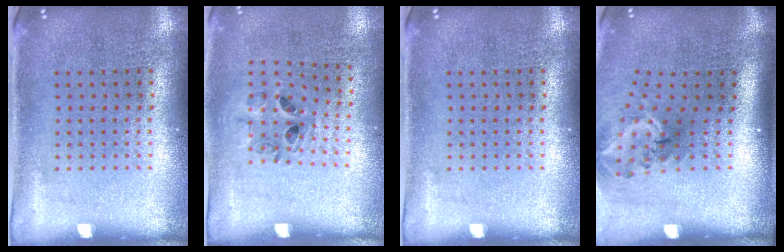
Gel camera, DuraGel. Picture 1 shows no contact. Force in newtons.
{"total": 0.9, "press": 0.7, "slide": 0.4}
{"total": 0.0}
{"total": 1.9, "press": 1.3, "slide": 1.5}